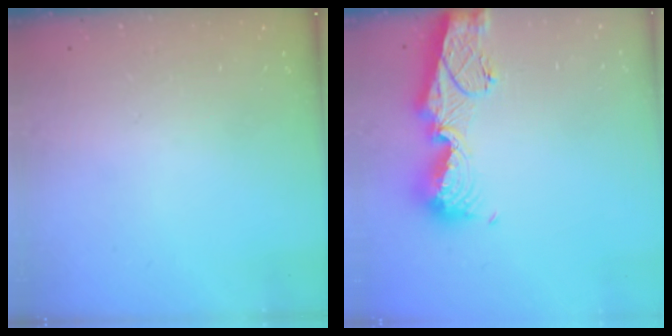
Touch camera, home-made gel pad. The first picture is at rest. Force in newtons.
{"total": 13.4, "press": 13.3, "slide": 1.6}